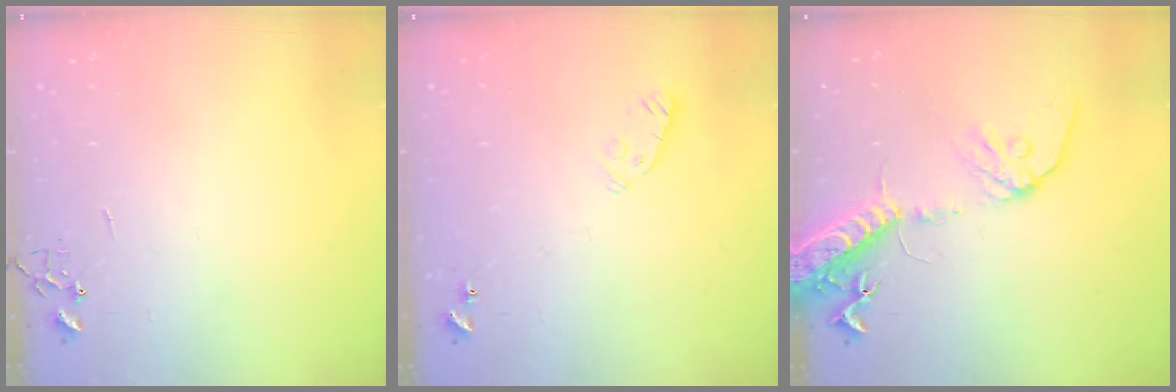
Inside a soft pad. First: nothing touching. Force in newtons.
{"total": 3.9, "press": 3.8, "slide": 0.9}
{"total": 16.6, "press": 16.2, "slide": 3.5}